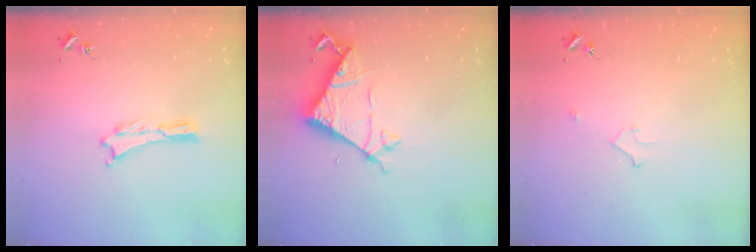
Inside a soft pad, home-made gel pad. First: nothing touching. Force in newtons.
{"total": 6.9, "press": 6.9, "slide": 0.5}
{"total": 2.2, "press": 2.2, "slide": 0.2}